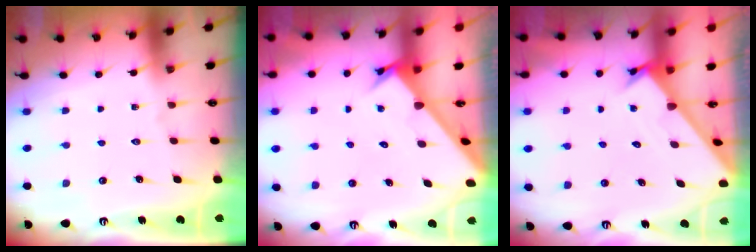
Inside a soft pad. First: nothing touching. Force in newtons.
{"total": 2.6, "press": 2.5, "slide": 0.3}
{"total": 1.7, "press": 1.7, "slide": 0.1}